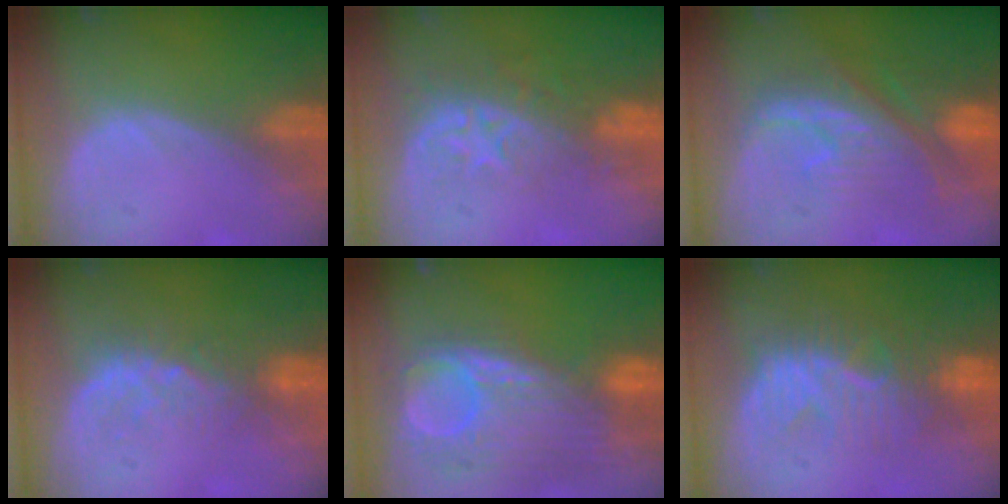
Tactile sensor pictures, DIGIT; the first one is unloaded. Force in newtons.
{"total": 8.7, "press": 7.2, "slide": 4.9}
{"total": 10.1, "press": 8.9, "slide": 4.7}
{"total": 4.8, "press": 4.3, "slide": 2.1}
{"total": 12.0, "press": 10.4, "slide": 6.0}
{"total": 9.0, "press": 8.3, "slide": 3.4}